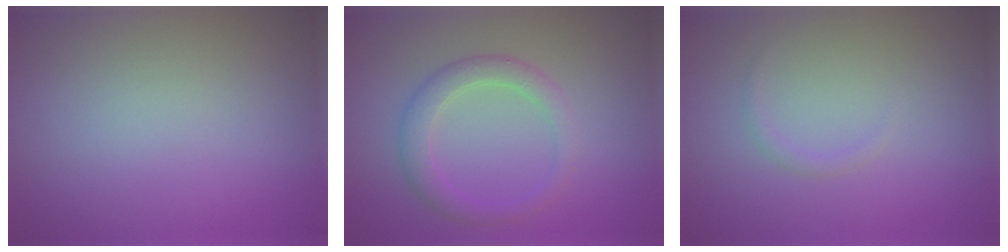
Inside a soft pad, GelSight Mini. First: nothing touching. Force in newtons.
{"total": 2.7, "press": 2.7, "slide": 0.2}
{"total": 0.6, "press": 0.6, "slide": 0.0}